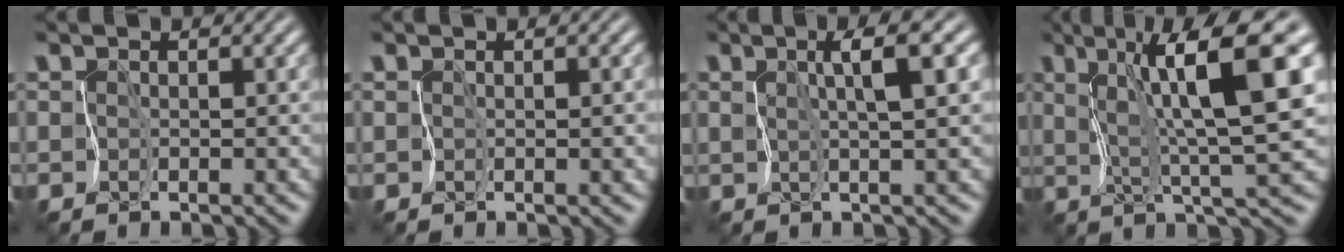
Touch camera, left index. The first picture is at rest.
{"total": 1.7, "force": [-0.5, 0.7, 1.4], "torque": [-0.010, -0.003, -0.001]}
{"total": 3.4, "force": [0.9, 0.3, 3.3], "torque": [-0.055, 0.002, 0.015]}
{"total": 9.7, "force": [3.5, 1.6, 8.9], "torque": [-0.138, 0.003, 0.061]}